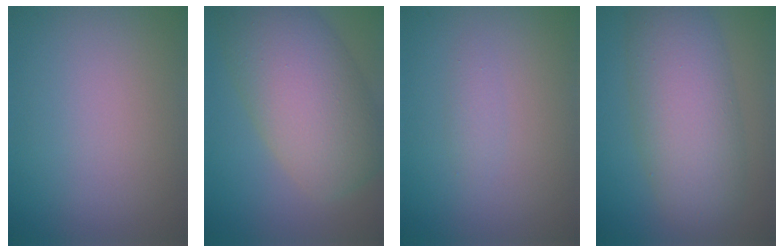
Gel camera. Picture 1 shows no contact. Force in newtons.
{"total": 10.0, "press": 10.0, "slide": 0.4}
{"total": 0.9, "press": 0.9, "slide": 0.0}
{"total": 7.9, "press": 7.9, "slide": 0.2}